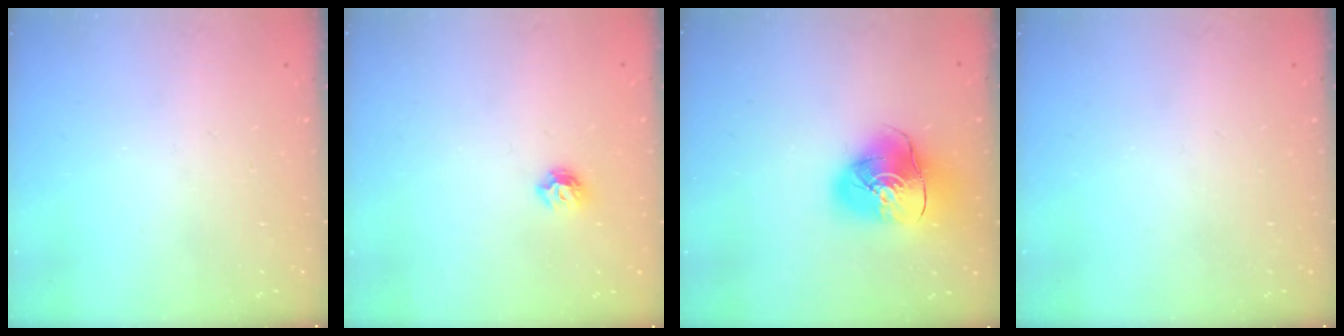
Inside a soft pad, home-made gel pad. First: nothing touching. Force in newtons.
{"total": 6.4, "press": 6.4, "slide": 0.7}
{"total": 13.5, "press": 13.4, "slide": 1.9}
{"total": 0.0}